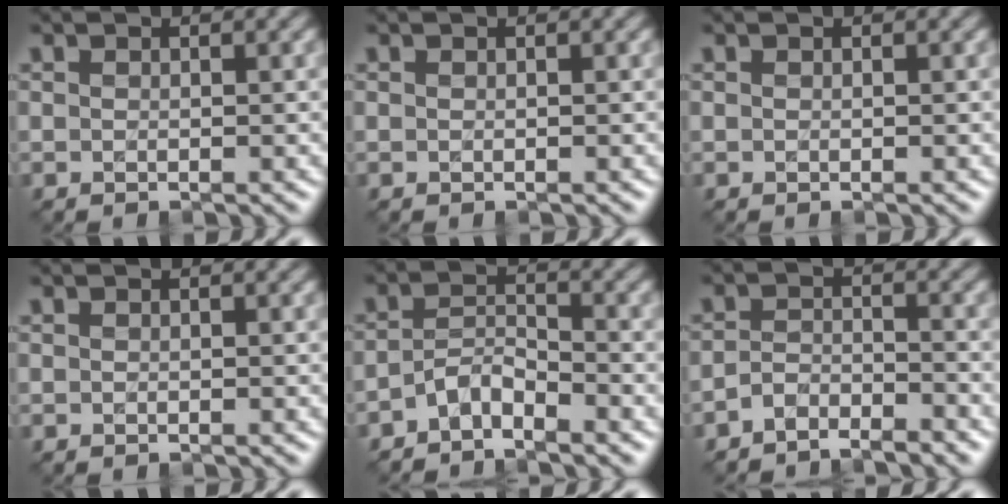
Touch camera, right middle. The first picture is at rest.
{"total": 0.0}
{"total": 0.0}
{"total": 0.0}
{"total": 2.5, "force": [-2.1, 0.8, 1.2], "torque": [-0.023, 0.009, -0.046]}
{"total": 2.6, "force": [-2.5, 0.7, 0.7], "torque": [-0.014, 0.002, -0.053]}